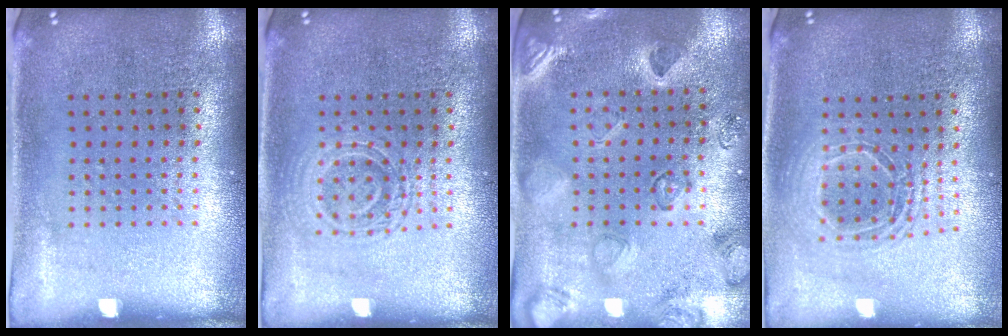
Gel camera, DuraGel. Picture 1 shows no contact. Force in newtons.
{"total": 2.3, "press": 2.2, "slide": 0.5}
{"total": 2.3, "press": 2.1, "slide": 1.0}
{"total": 1.6, "press": 1.4, "slide": 0.9}